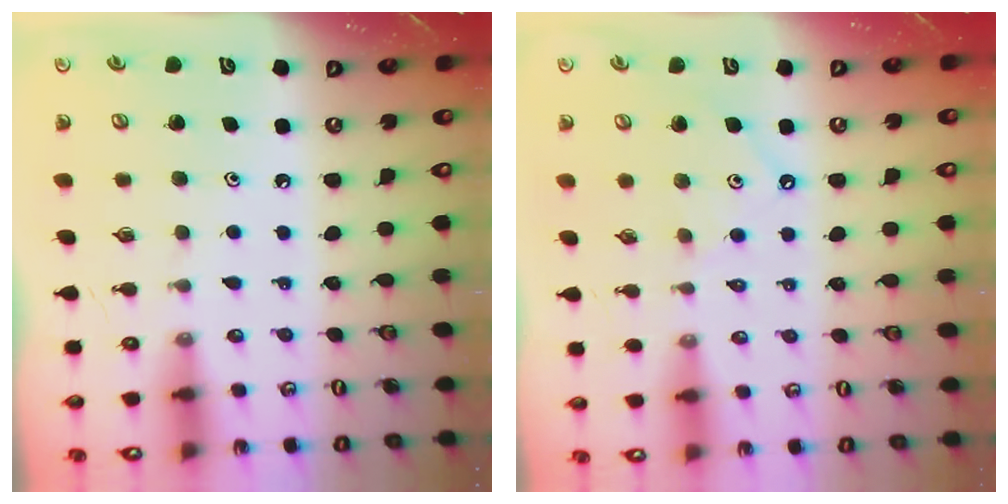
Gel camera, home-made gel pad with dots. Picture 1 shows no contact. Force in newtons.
{"total": 1.7, "press": 1.7, "slide": 0.3}